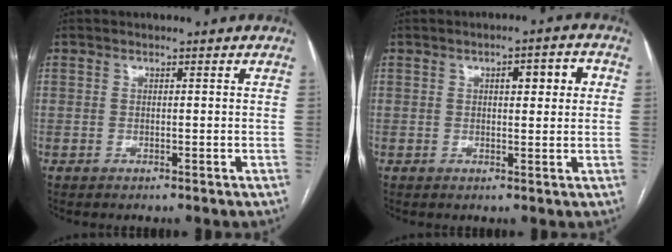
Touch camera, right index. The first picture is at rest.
{"total": 4.7, "force": [1.2, 1.3, 4.4], "torque": [-0.064, 0.014, 0.017]}